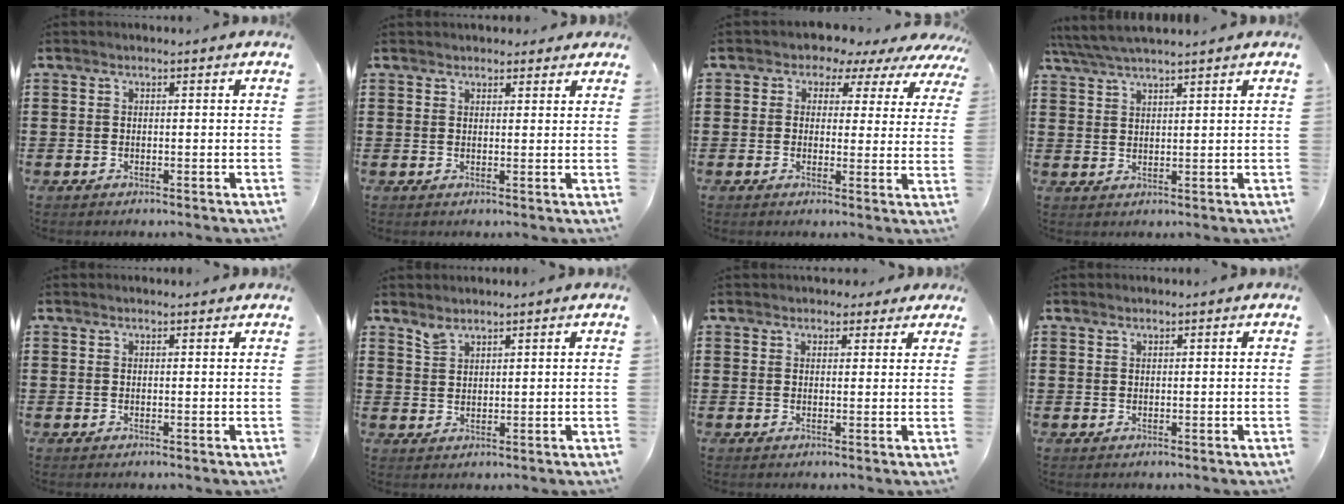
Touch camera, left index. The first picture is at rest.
{"total": 2.0, "force": [1.9, 0.7, 0.2], "torque": [0.000, 0.000, 0.034]}
{"total": 3.3, "force": [2.3, 2.2, 0.9], "torque": [-0.031, -0.015, 0.032]}
{"total": 3.8, "force": [3.5, -0.1, 1.5], "torque": [-0.039, -0.007, 0.063]}
{"total": 0.7, "force": [0.7, 0.0, 0.2], "torque": [-0.006, 0.000, 0.014]}
{"total": 2.2, "force": [2.1, 0.5, 0.5], "torque": [-0.014, 0.001, 0.041]}
{"total": 2.3, "force": [2.1, 1.0, 0.2], "torque": [-0.004, 0.000, 0.036]}
{"total": 0.7, "force": [0.7, 0.1, 0.2], "torque": [-0.005, -0.001, 0.014]}